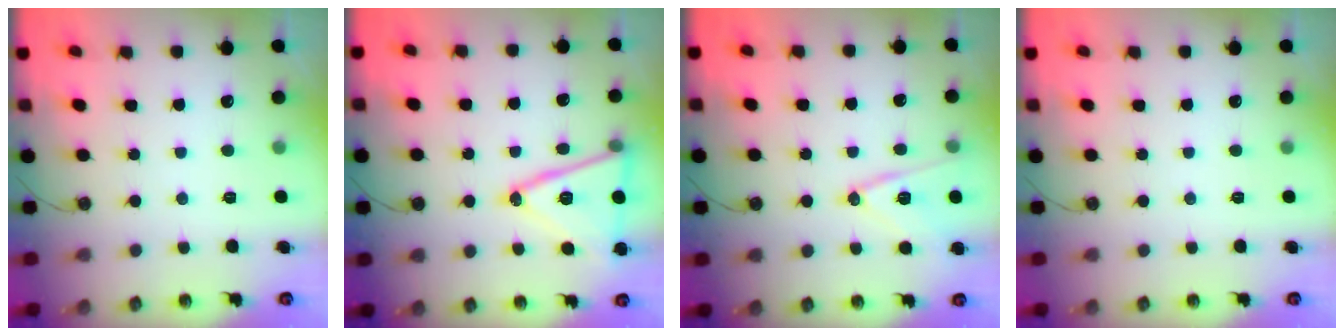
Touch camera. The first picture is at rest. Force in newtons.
{"total": 17.7, "press": 17.3, "slide": 3.4}
{"total": 12.9, "press": 12.6, "slide": 2.8}
{"total": 0.0}